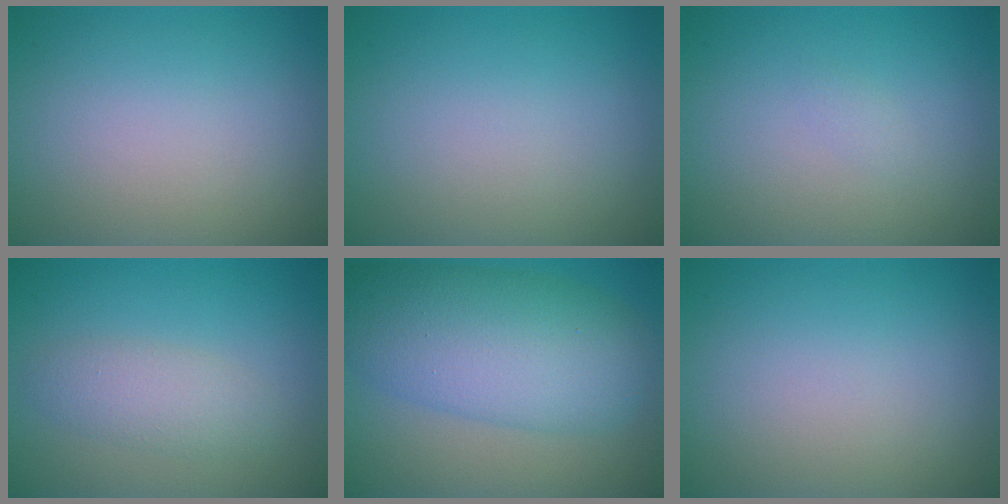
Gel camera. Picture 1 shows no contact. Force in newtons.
{"total": 0.0}
{"total": 0.5, "press": 0.5, "slide": 0.0}
{"total": 2.6, "press": 2.6, "slide": 0.1}
{"total": 9.4, "press": 9.4, "slide": 0.1}
{"total": 0.0}